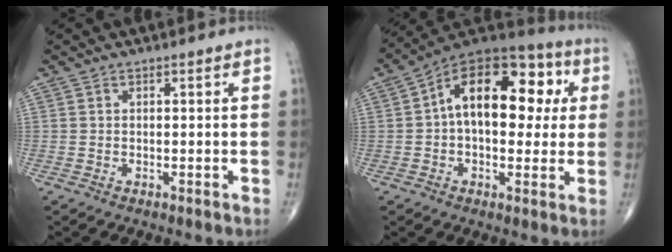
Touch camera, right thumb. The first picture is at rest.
{"total": 19.8, "force": [3.1, 11.3, 16.0], "torque": [-0.204, 0.037, 0.035]}